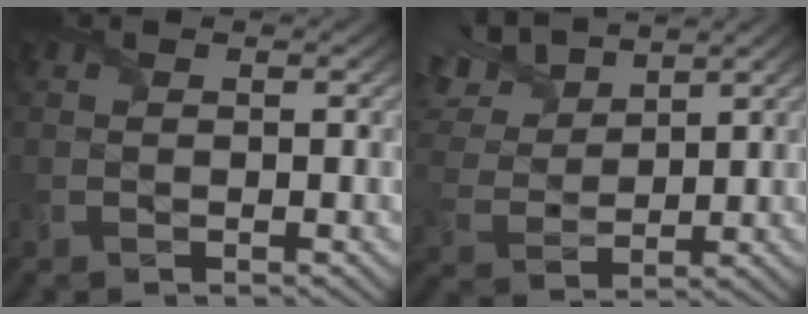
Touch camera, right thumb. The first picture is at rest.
{"total": 10.2, "force": [7.2, 4.2, 5.7], "torque": [-0.169, 0.028, 0.133]}